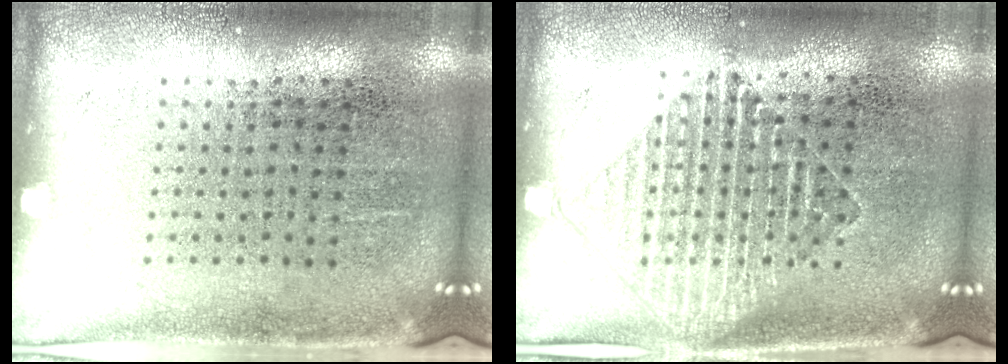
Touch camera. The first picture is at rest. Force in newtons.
{"total": 1.5, "press": 1.4, "slide": 0.6}